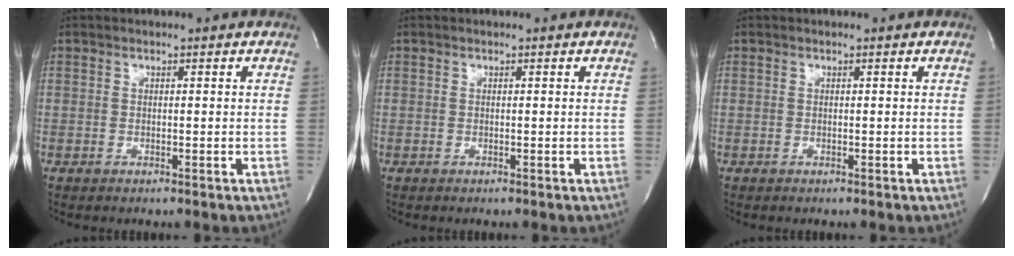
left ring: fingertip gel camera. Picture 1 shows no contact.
{"total": 0.0}
{"total": 0.0}